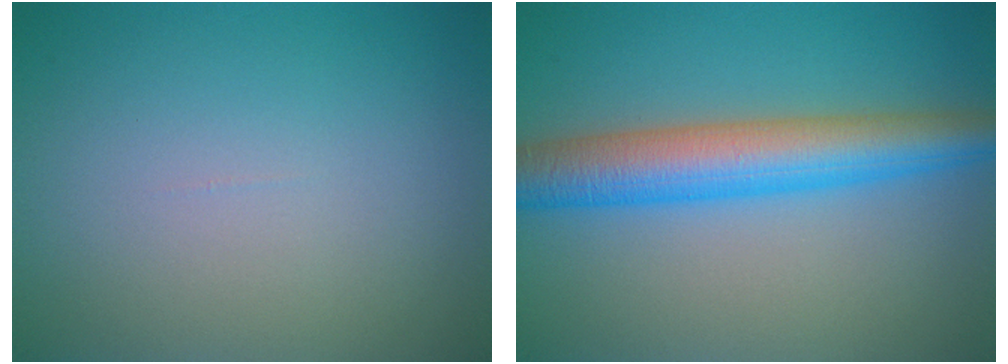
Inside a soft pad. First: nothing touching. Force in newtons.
{"total": 6.9, "press": 6.9, "slide": 0.1}